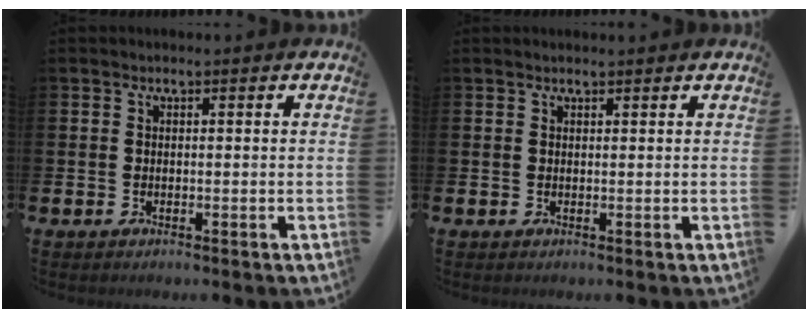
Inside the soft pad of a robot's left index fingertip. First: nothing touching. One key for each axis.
{"total": 0.6, "fx": 0.6, "fy": 0.0, "fz": 0.1, "tx": -0.004, "ty": 0.002, "tz": 0.011}